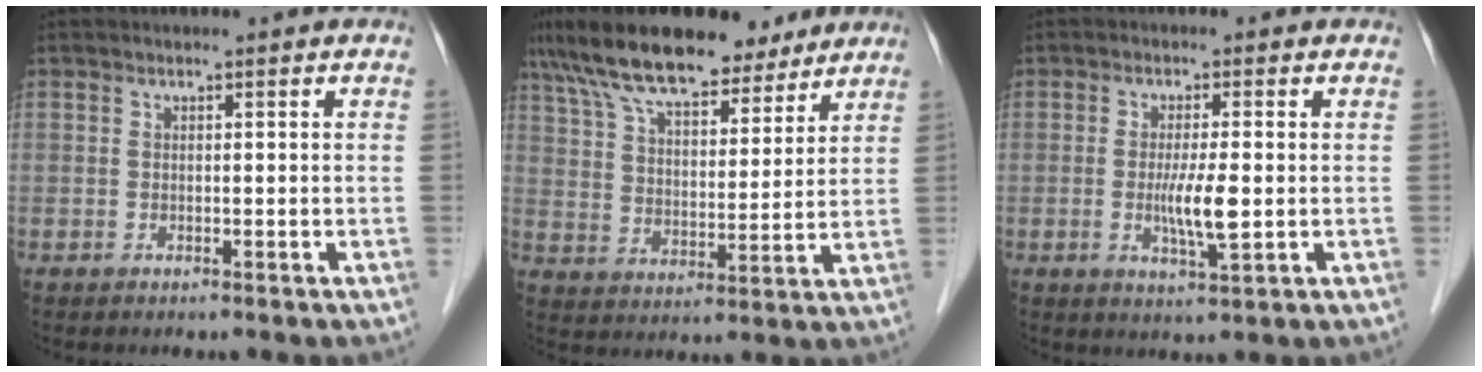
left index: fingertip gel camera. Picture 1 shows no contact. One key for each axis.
{"total": 18.9, "fx": 14.8, "fy": 6.2, "fz": 9.9, "tx": -0.184, "ty": 0.048, "tz": 0.247}
{"total": 5.0, "fx": -0.5, "fy": 0.4, "fz": 5.0, "tx": -0.096, "ty": -0.013, "tz": -0.009}